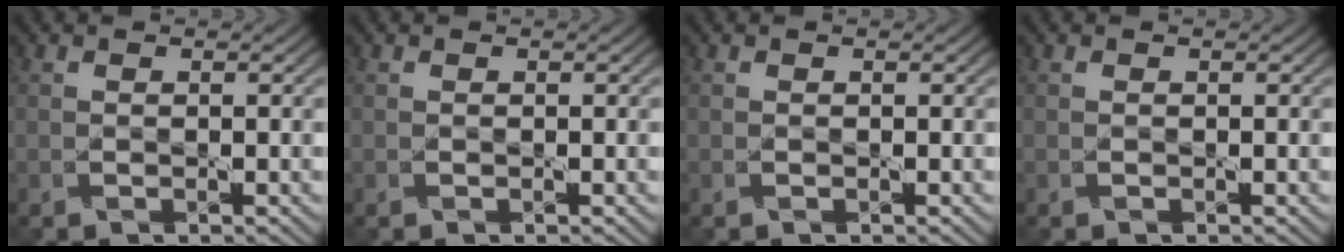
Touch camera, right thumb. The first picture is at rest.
{"total": 0.0}
{"total": 0.0}
{"total": 0.0}